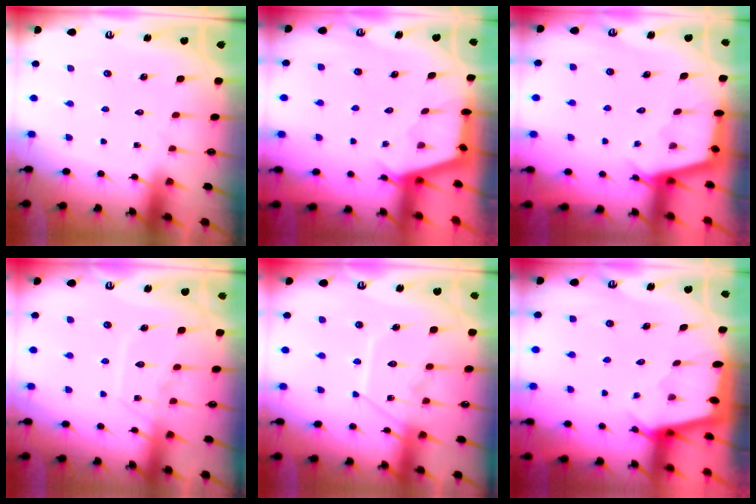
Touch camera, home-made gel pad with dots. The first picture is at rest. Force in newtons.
{"total": 2.8, "press": 2.8, "slide": 0.3}
{"total": 2.8, "press": 2.8, "slide": 0.4}
{"total": 11.2, "press": 11.1, "slide": 1.0}
{"total": 13.0, "press": 12.9, "slide": 1.3}
{"total": 2.2, "press": 2.2, "slide": 0.3}